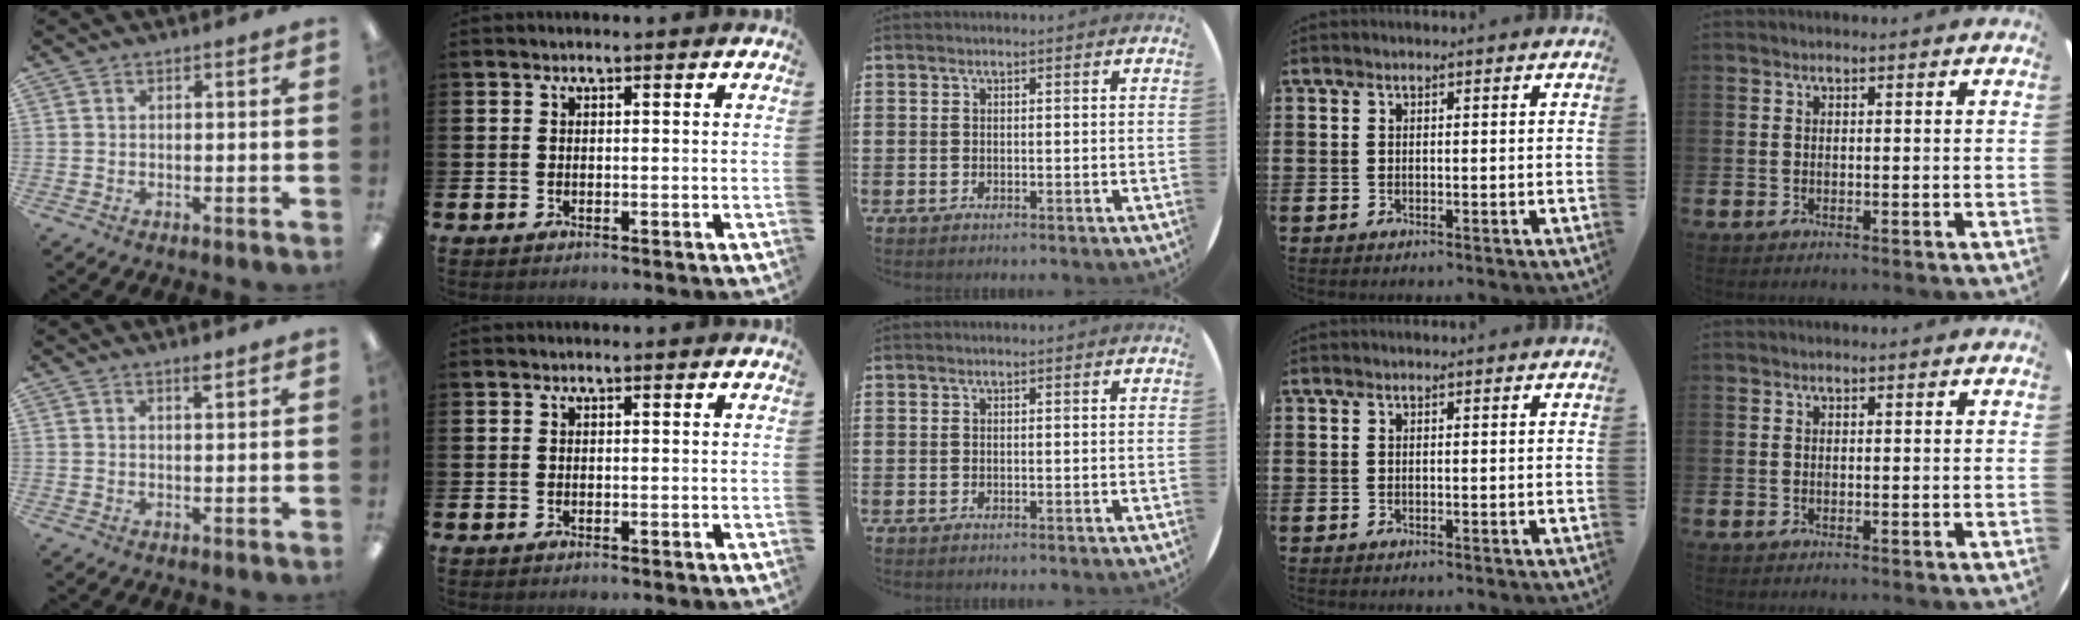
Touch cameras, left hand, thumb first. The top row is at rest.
{"thumb": {"total": 1.9, "force": [1.5, 0.3, 1.2], "torque": [-0.020, -0.002, 0.023]}}